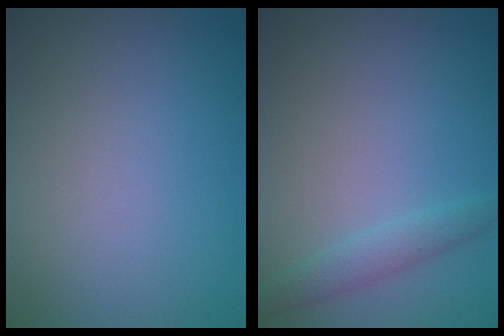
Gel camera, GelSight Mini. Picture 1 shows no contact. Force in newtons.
{"total": 1.6, "press": 1.6, "slide": 0.0}